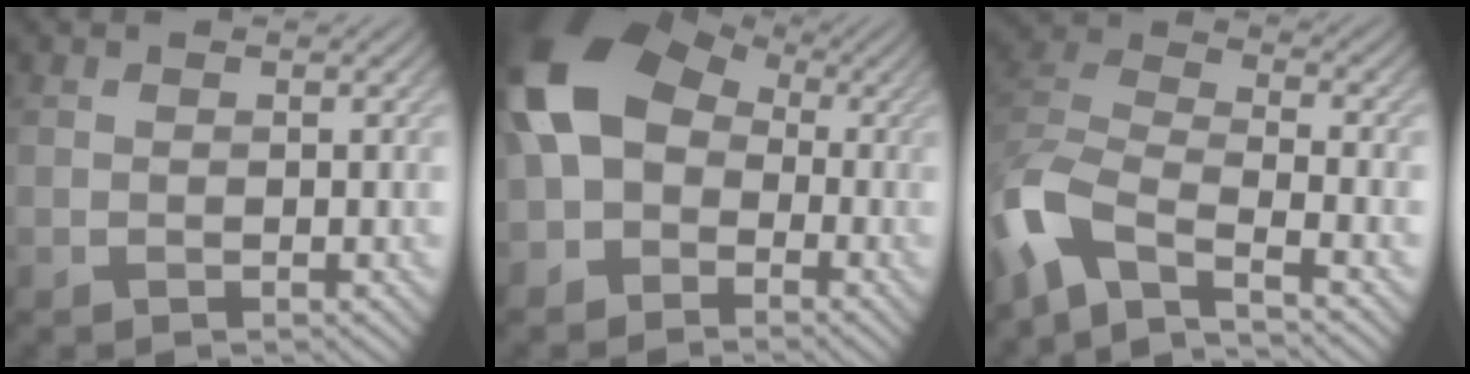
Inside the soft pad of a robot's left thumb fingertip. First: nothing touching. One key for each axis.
{"total": 11.1, "fx": -0.5, "fy": 8.6, "fz": 7.1, "tx": -0.159, "ty": -0.007, "tz": -0.024}
{"total": 10.3, "fx": -6.7, "fy": 3.9, "fz": 6.8, "tx": -0.159, "ty": -0.013, "tz": -0.146}